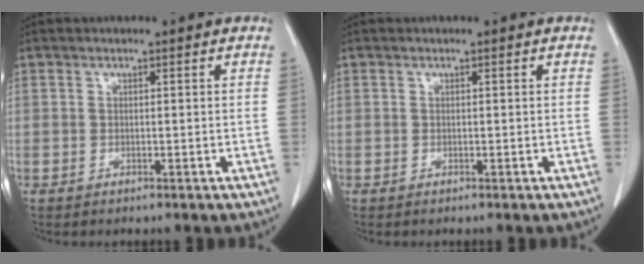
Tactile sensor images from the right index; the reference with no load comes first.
{"total": 0.0}